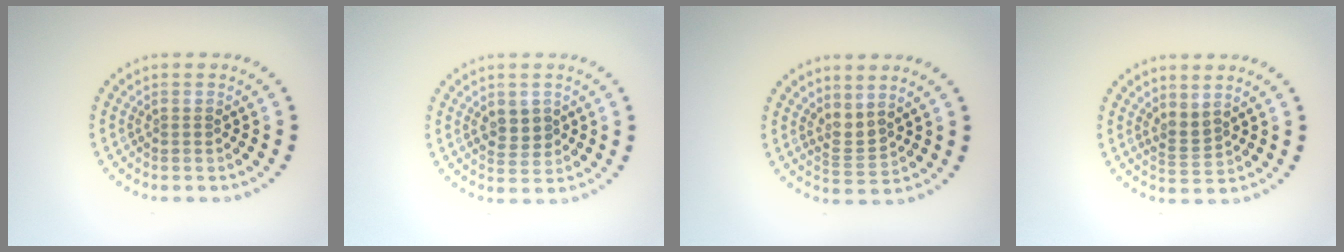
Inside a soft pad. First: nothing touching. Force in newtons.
{"total": 1.8, "press": 1.7, "slide": 0.5}
{"total": 1.9, "press": 1.4, "slide": 1.3}
{"total": 1.9, "press": 1.3, "slide": 1.3}